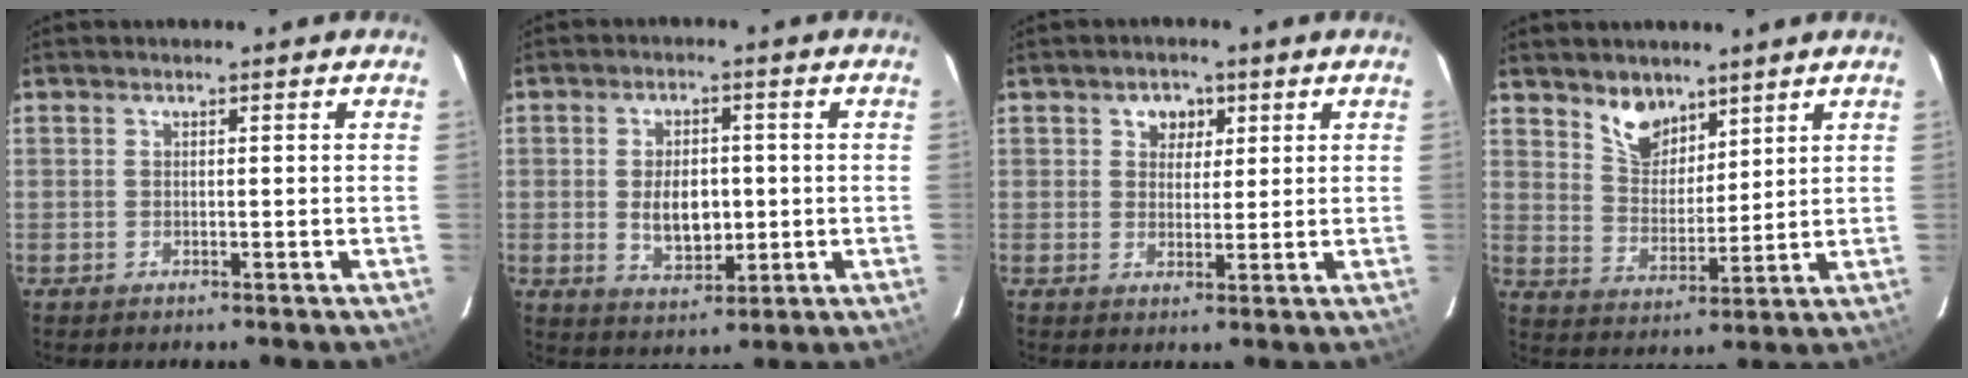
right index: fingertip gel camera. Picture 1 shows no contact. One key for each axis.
{"total": 7.5, "fx": -0.5, "fy": 4.6, "fz": 5.8, "tx": -0.106, "ty": -0.002, "tz": 0.001}
{"total": 3.5, "fx": 1.7, "fy": 2.9, "fz": 1.2, "tx": -0.009, "ty": 0.006, "tz": 0.028}
{"total": 7.4, "fx": 5.7, "fy": 3.8, "fz": 2.8, "tx": -0.043, "ty": 0.003, "tz": 0.110}